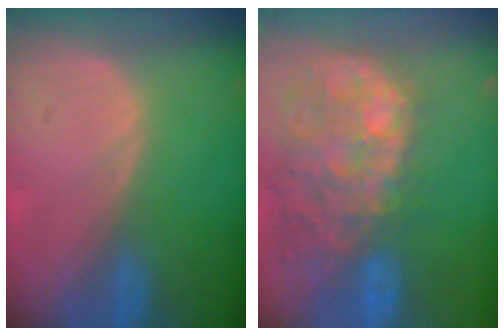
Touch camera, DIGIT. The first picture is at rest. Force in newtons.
{"total": 14.1, "press": 11.6, "slide": 8.1}